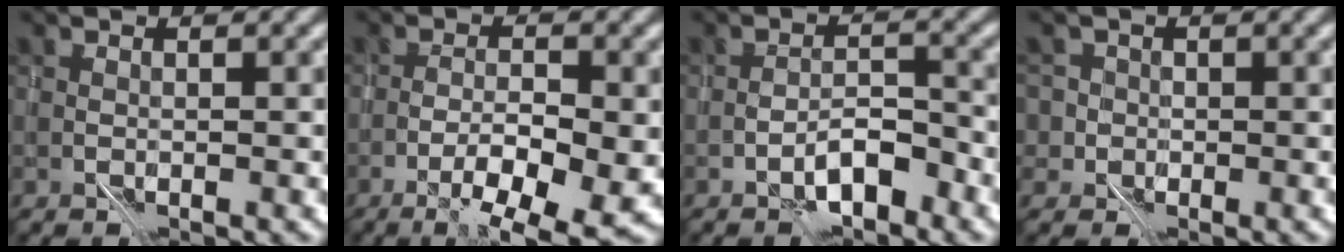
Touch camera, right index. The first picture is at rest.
{"total": 5.1, "force": [-2.5, 0.8, 4.4], "torque": [-0.066, 0.002, -0.040]}
{"total": 3.2, "force": [-2.2, 1.0, 2.1], "torque": [-0.023, 0.011, -0.039]}
{"total": 3.4, "force": [-0.1, 3.3, 1.0], "torque": [0.001, 0.019, -0.029]}